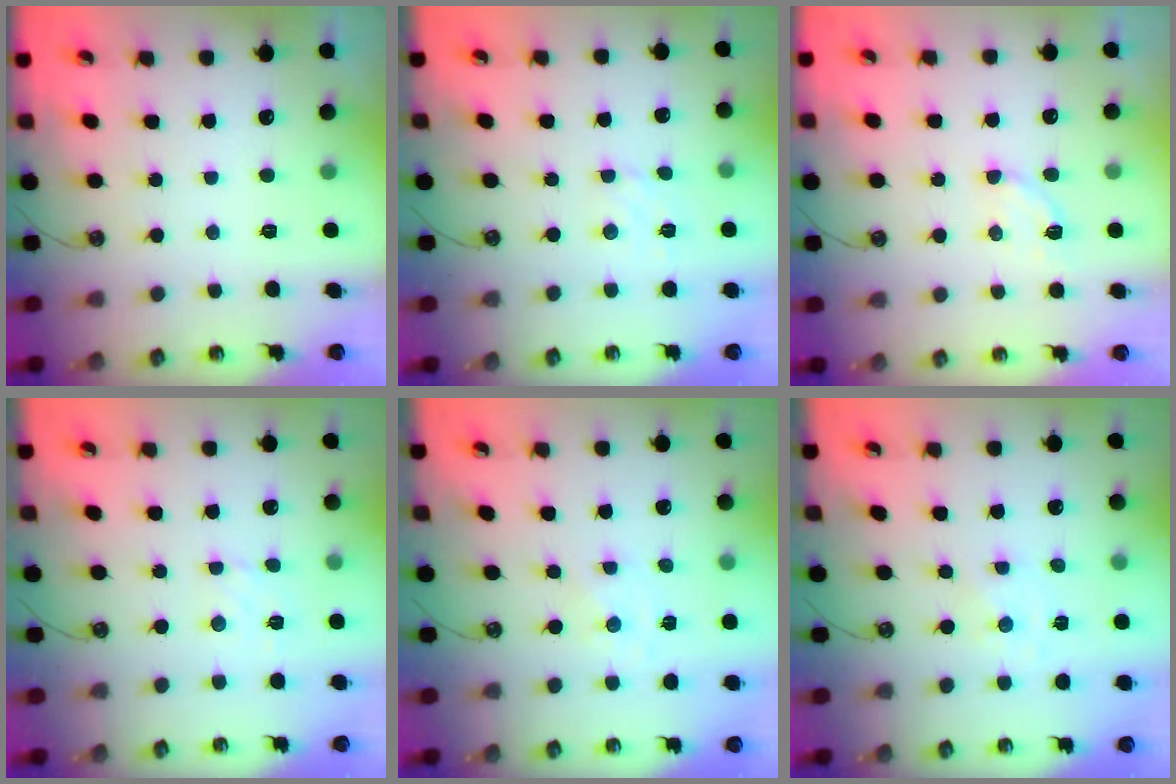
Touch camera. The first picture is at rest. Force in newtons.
{"total": 2.9, "press": 2.9, "slide": 0.5}
{"total": 4.2, "press": 4.0, "slide": 1.2}
{"total": 2.9, "press": 2.8, "slide": 0.5}
{"total": 0.0}
{"total": 0.0}